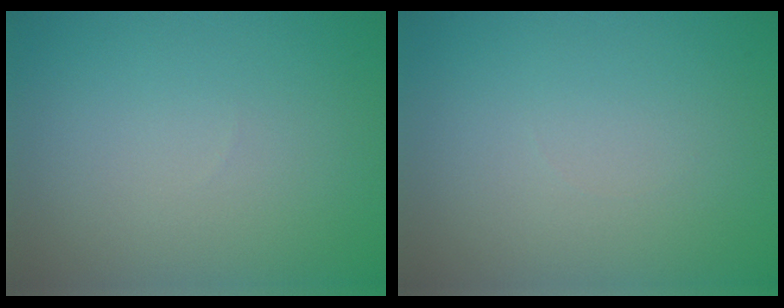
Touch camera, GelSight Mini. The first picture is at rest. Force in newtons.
{"total": 0.0}